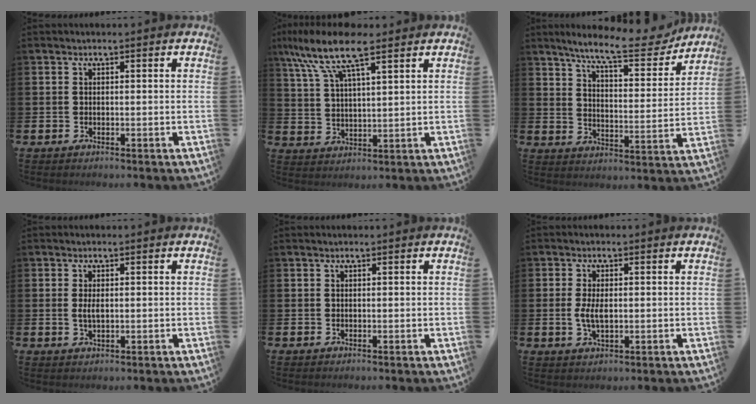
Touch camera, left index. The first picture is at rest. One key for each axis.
{"total": 10.2, "fx": 7.7, "fy": 2.4, "fz": 6.3, "tx": -0.140, "ty": -0.017, "tz": 0.138}
{"total": 10.0, "fx": 8.7, "fy": 1.6, "fz": 4.5, "tx": -0.096, "ty": -0.053, "tz": 0.146}
{"total": 1.9, "fx": 0.2, "fy": 0.8, "fz": 1.7, "tx": -0.032, "ty": 0.003, "tz": 0.001}
{"total": 0.0}
{"total": 3.2, "fx": 0.0, "fy": 1.5, "fz": 2.9, "tx": -0.046, "ty": 0.001, "tz": -0.004}